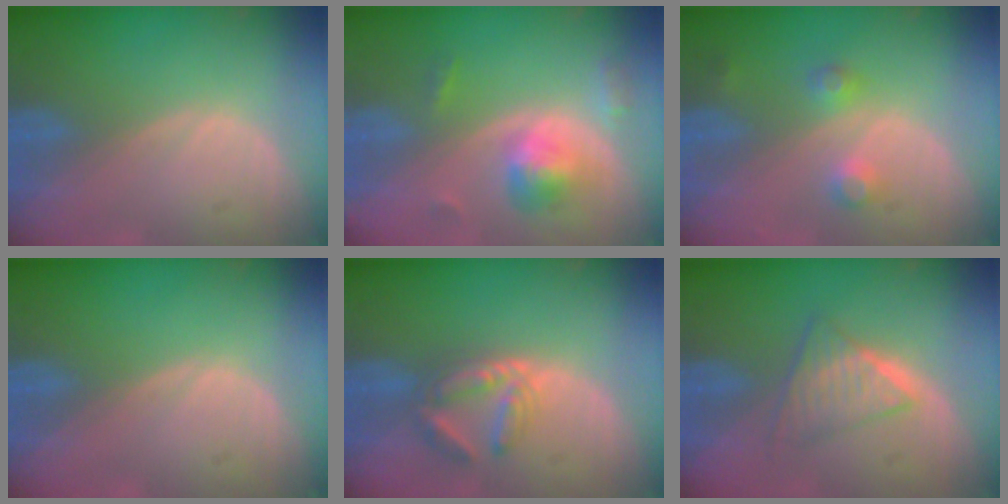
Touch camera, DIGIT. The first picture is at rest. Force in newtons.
{"total": 5.5, "press": 5.3, "slide": 1.7}
{"total": 3.6, "press": 3.5, "slide": 1.0}
{"total": 0.0}
{"total": 6.2, "press": 5.7, "slide": 2.5}
{"total": 6.2, "press": 5.4, "slide": 3.0}